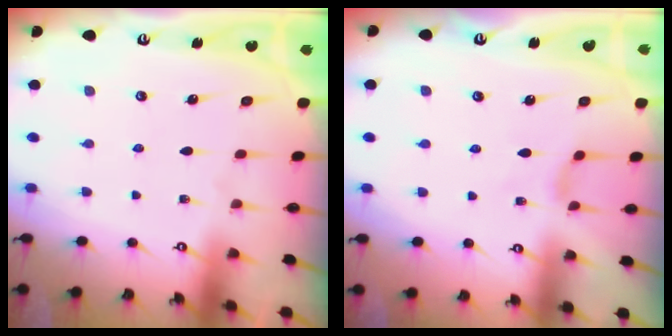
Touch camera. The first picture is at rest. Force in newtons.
{"total": 1.8, "press": 1.7, "slide": 0.5}